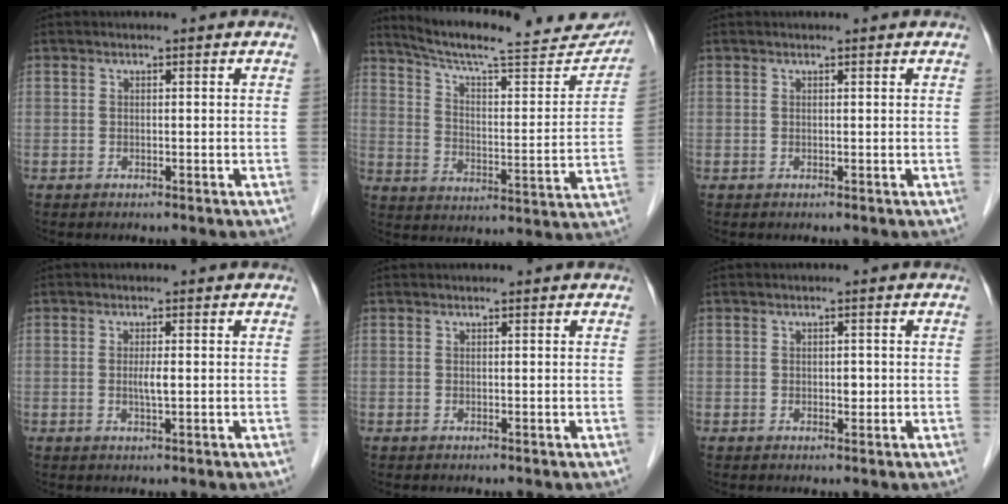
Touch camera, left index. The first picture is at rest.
{"total": 24.2, "force": [21.9, 4.0, 9.5], "torque": [-0.140, -0.033, 0.291]}
{"total": 1.1, "force": [1.1, 0.1, 0.1], "torque": [-0.007, 0.012, 0.014]}
{"total": 1.6, "force": [0.1, 0.1, 1.6], "torque": [-0.034, -0.002, 0.001]}
{"total": 1.4, "force": [1.4, 0.1, 0.2], "torque": [-0.008, 0.017, 0.018]}
{"total": 1.0, "force": [0.0, 0.7, 0.7], "torque": [-0.009, 0.000, 0.000]}